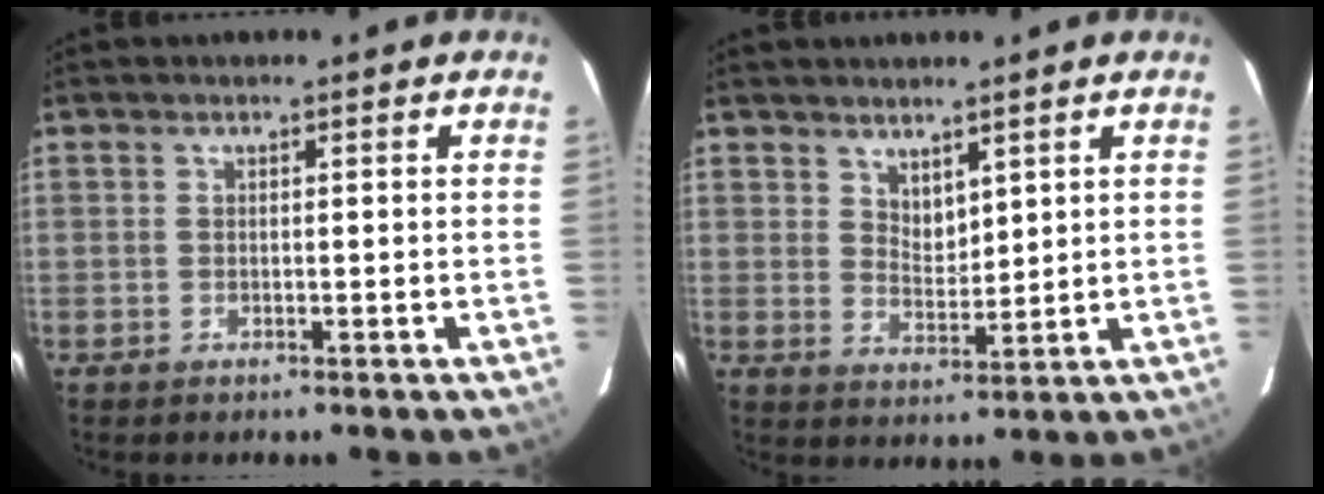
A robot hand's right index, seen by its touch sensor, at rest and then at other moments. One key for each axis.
{"total": 4.0, "fx": 3.1, "fy": 1.9, "fz": 1.7, "tx": -0.023, "ty": -0.002, "tz": 0.058}